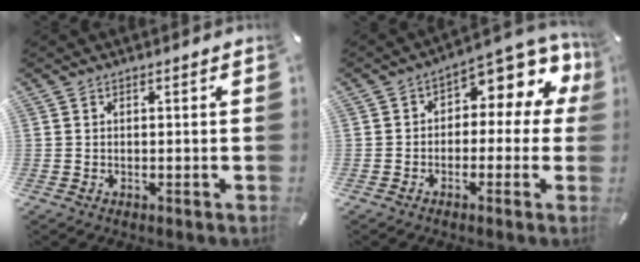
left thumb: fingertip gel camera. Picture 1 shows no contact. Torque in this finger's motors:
{"motor_torque": [0.41, 0.41, 0.53, 0.38, 0.06]}